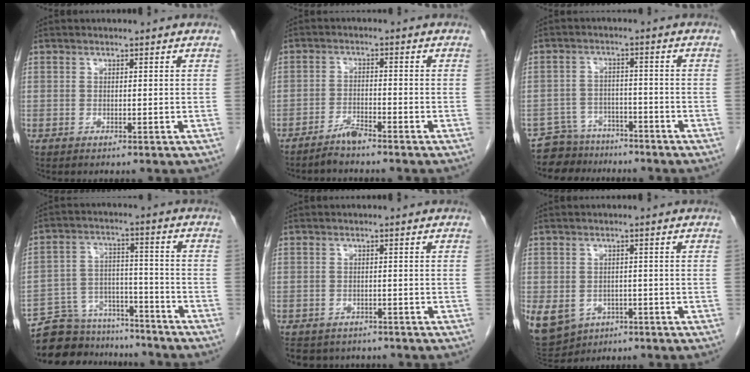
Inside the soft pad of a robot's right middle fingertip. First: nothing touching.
{"total": 2.7, "force": [-2.6, -0.2, 0.9], "torque": [-0.020, -0.007, -0.051]}
{"total": 6.9, "force": [-6.1, 3.3, -0.7], "torque": [0.015, 0.021, -0.101]}
{"total": 13.6, "force": [-12.6, 5.0, 1.5], "torque": [-0.029, 0.040, -0.196]}
{"total": 6.4, "force": [-5.5, 3.1, 1.0], "torque": [-0.011, -0.002, -0.072]}
{"total": 16.9, "force": [-7.4, 13.5, 7.0], "torque": [-0.224, -0.008, -0.097]}